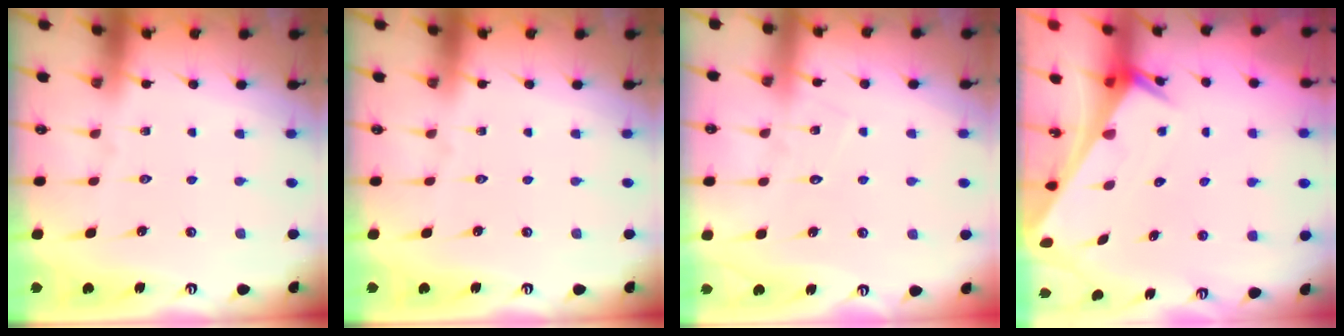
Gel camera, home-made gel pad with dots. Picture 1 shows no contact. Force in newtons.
{"total": 0.0}
{"total": 4.6, "press": 4.5, "slide": 0.5}
{"total": 2.7, "press": 2.7, "slide": 0.1}